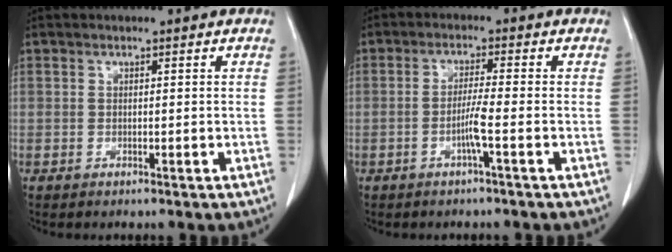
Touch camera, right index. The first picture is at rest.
{"total": 3.5, "force": [-1.4, -0.6, 3.2], "torque": [-0.064, -0.001, -0.029]}